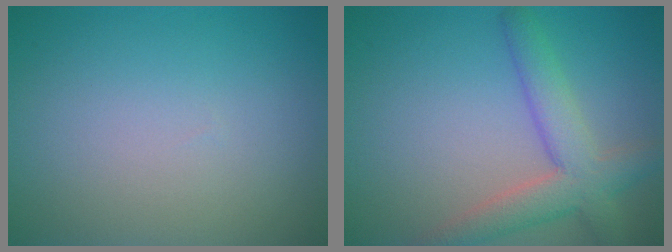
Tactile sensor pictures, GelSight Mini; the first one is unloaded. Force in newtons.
{"total": 4.9, "press": 4.9, "slide": 0.3}